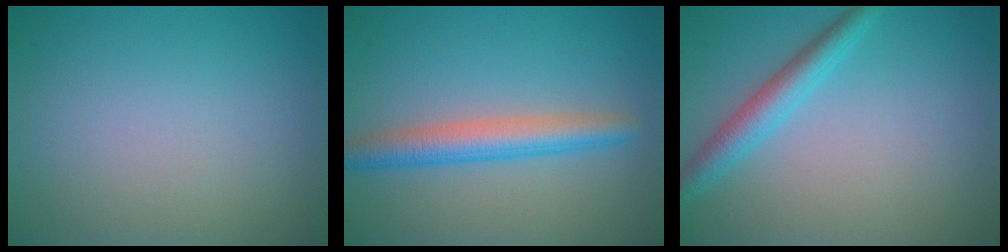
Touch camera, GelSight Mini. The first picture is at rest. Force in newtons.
{"total": 3.9, "press": 3.9, "slide": 0.2}
{"total": 3.1, "press": 3.1, "slide": 0.1}